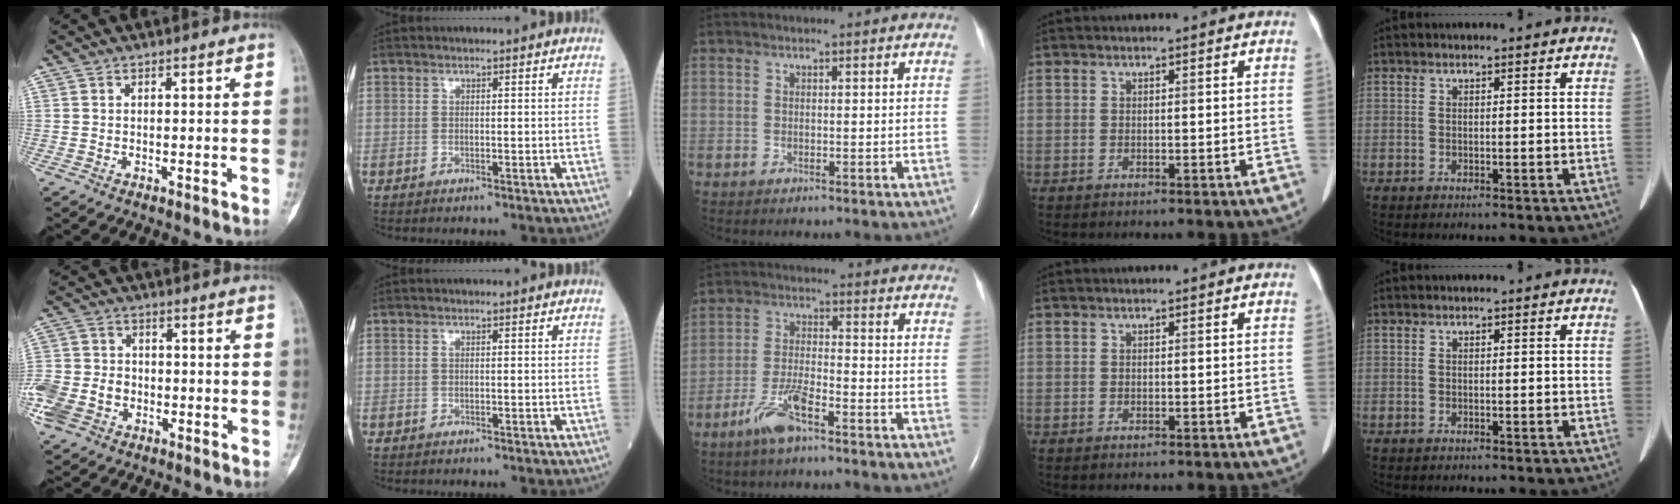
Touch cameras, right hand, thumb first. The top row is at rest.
{"thumb": {"total": 11.0, "force": [-3.6, 8.8, 5.5], "torque": [-0.121, 0.018, -0.064]}, "middle": {"total": 6.9, "force": [-4.7, 1.1, 4.9], "torque": [-0.109, -0.004, -0.089]}}